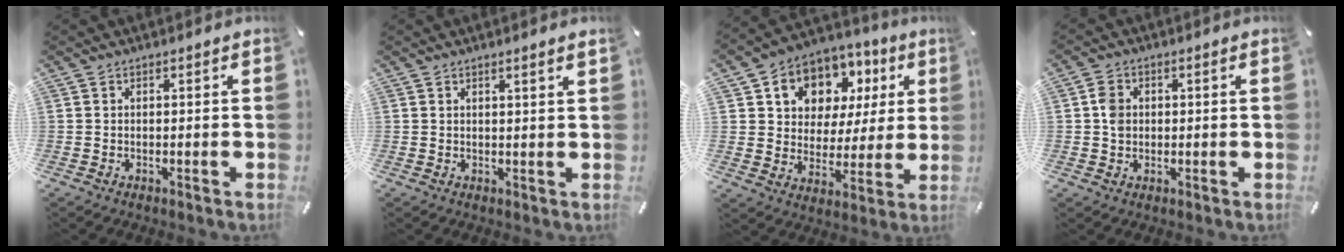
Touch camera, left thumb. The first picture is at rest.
{"total": 1.5, "force": [1.2, -0.1, 1.0], "torque": [-0.019, -0.003, 0.021]}
{"total": 10.5, "force": [4.4, 9.2, 2.9], "torque": [-0.059, -0.026, 0.084]}
{"total": 3.6, "force": [0.3, 2.9, 2.0], "torque": [-0.032, 0.006, 0.002]}